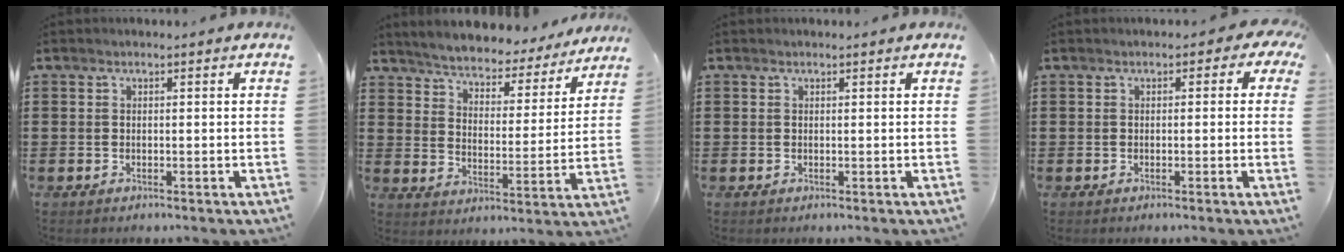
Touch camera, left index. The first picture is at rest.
{"total": 4.4, "force": [4.4, 0.1, 0.1], "torque": [-0.029, -0.039, 0.071]}
{"total": 0.0}
{"total": 1.2, "force": [-0.5, 0.8, 0.8], "torque": [-0.020, 0.006, -0.012]}